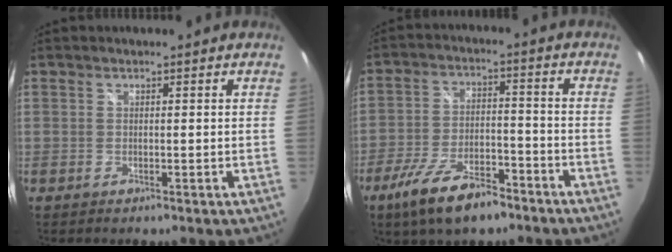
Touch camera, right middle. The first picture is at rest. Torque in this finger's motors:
{"motor_torque": [1.20, -0.93, 0.16, 0.13]}